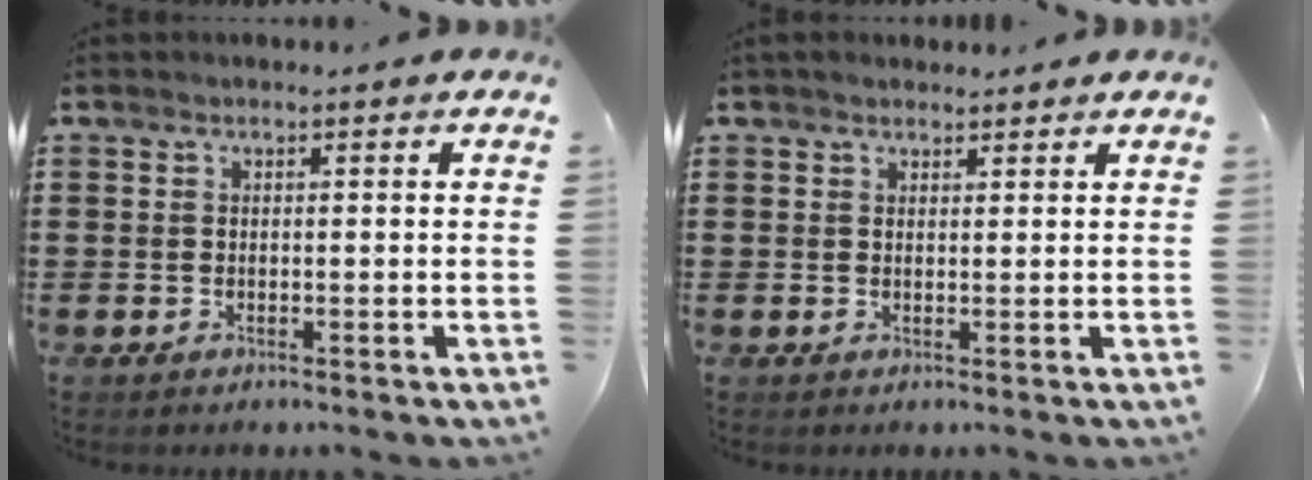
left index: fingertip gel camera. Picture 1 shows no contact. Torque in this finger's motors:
{"motor_torque": [0.61, -0.64, 0.00, 0.00]}